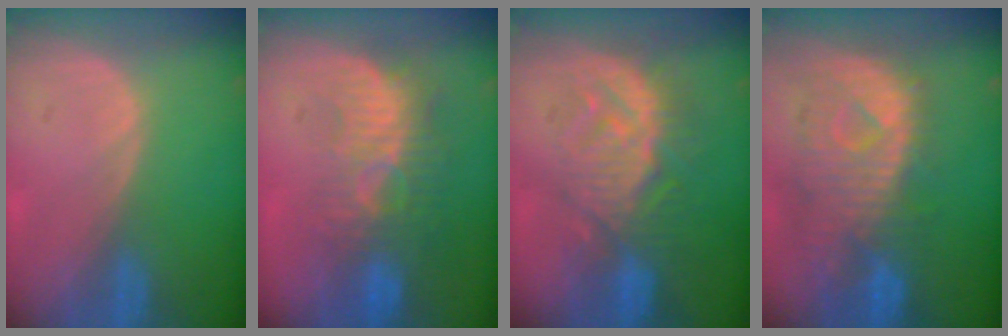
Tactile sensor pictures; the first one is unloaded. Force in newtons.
{"total": 9.0, "press": 8.2, "slide": 3.7}
{"total": 9.2, "press": 8.8, "slide": 2.6}
{"total": 10.8, "press": 9.7, "slide": 4.8}